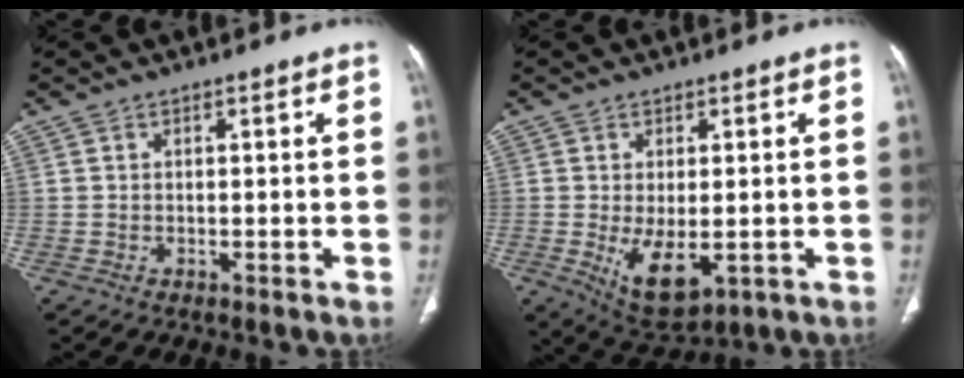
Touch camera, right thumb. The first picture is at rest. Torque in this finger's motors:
{"motor_torque": [-0.32, 0.62, 0.61, 0.34, 0.20]}